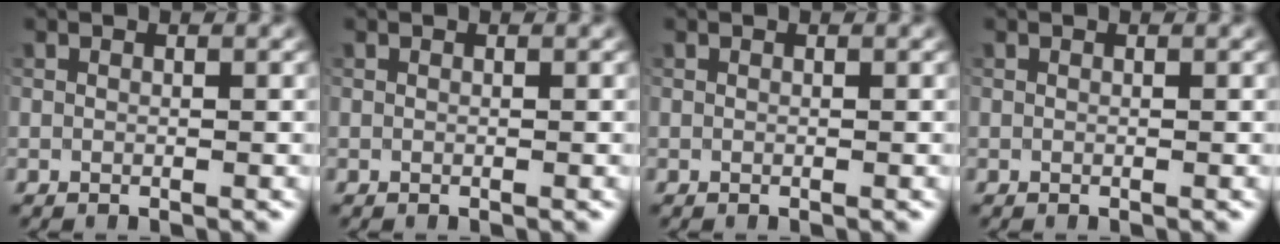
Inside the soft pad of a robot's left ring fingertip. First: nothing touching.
{"total": 0.0}
{"total": 0.0}
{"total": 0.0}